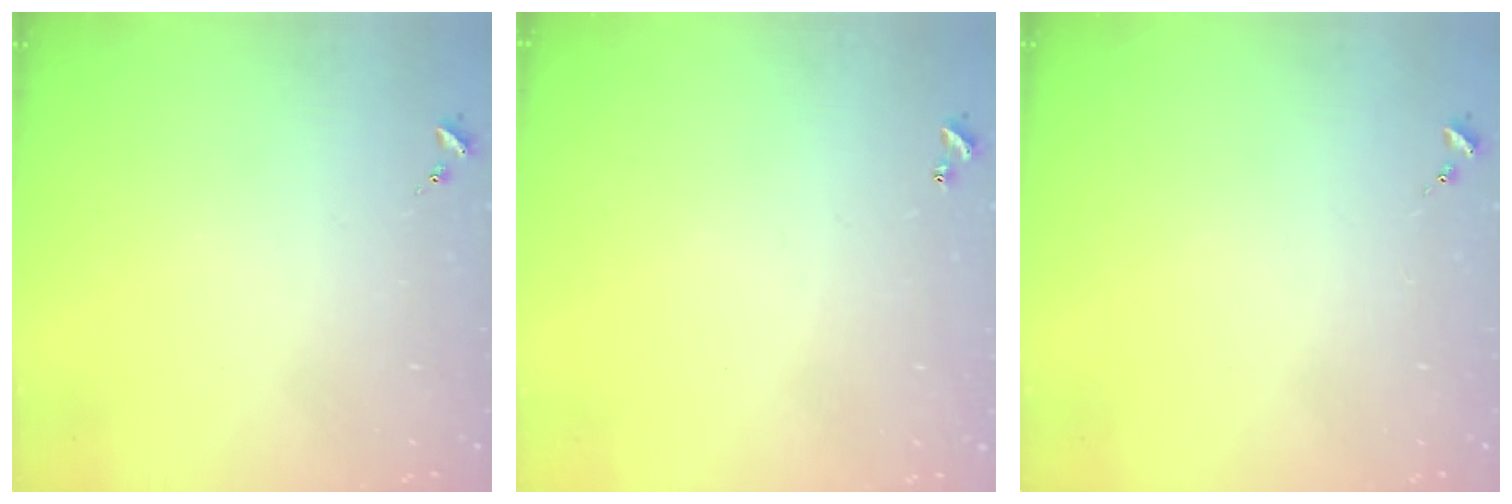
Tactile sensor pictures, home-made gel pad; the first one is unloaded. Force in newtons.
{"total": 1.0, "press": 1.0, "slide": 0.2}
{"total": 0.0}